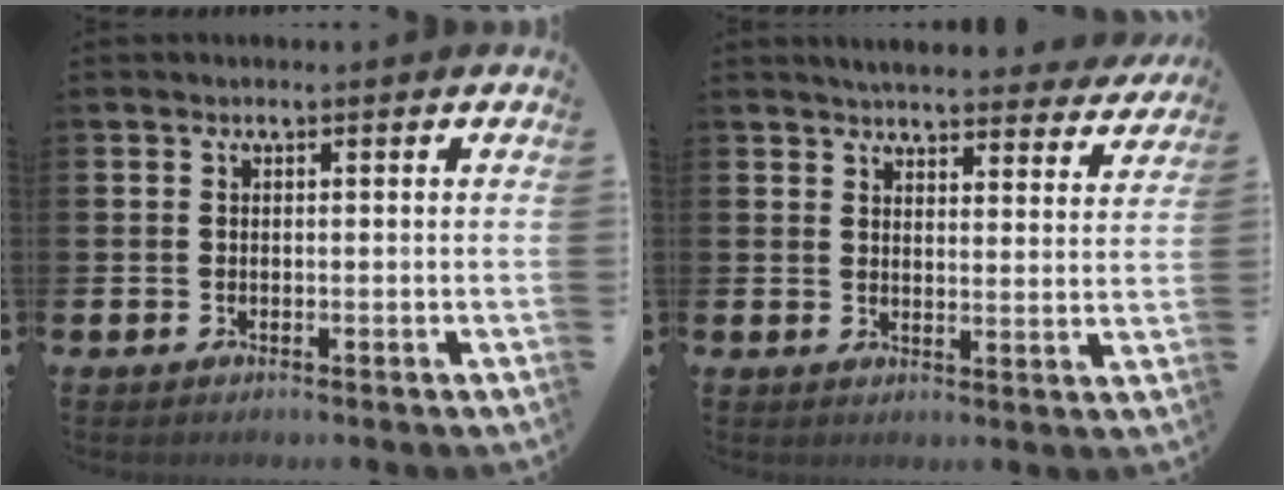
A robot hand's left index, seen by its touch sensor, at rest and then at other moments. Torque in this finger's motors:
{"motor_torque": [0.44, -0.43, 0.38, 0.06]}